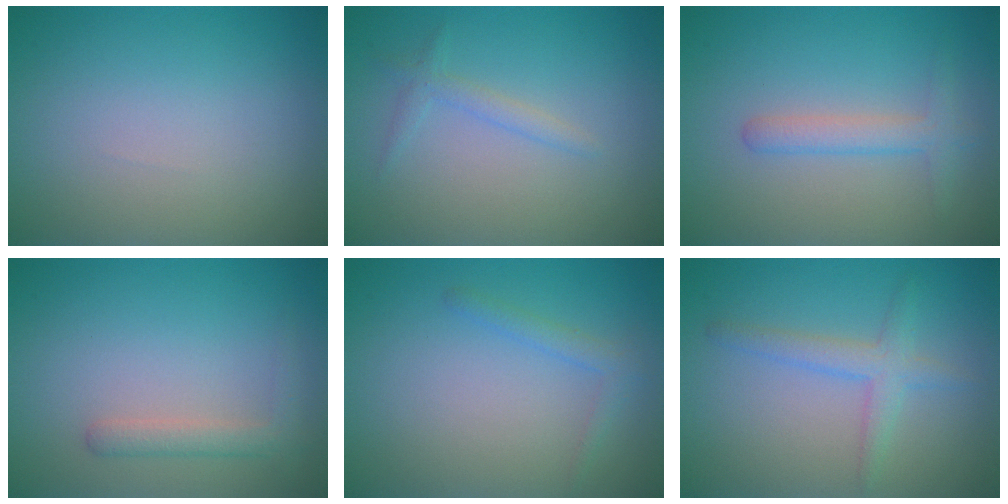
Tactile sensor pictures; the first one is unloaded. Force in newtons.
{"total": 1.3, "press": 1.3, "slide": 0.1}
{"total": 2.2, "press": 2.2, "slide": 0.1}
{"total": 1.9, "press": 1.9, "slide": 0.1}
{"total": 1.4, "press": 1.4, "slide": 0.1}
{"total": 2.4, "press": 2.4, "slide": 0.2}